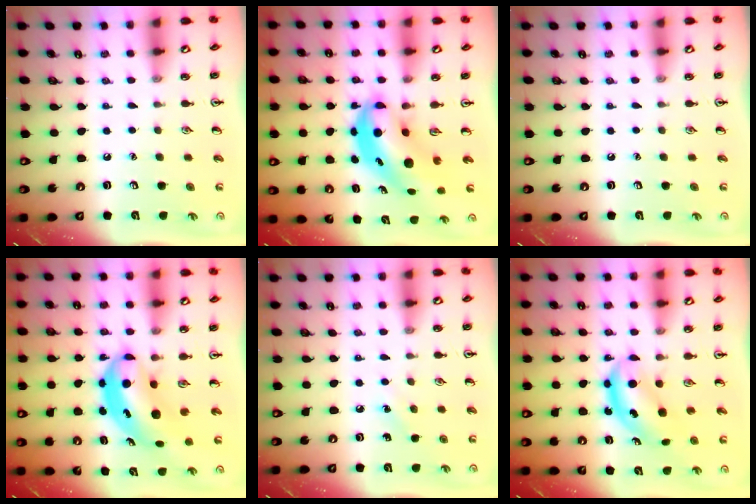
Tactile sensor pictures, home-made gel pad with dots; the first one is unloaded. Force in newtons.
{"total": 7.3, "press": 7.1, "slide": 1.8}
{"total": 0.0}
{"total": 6.7, "press": 6.4, "slide": 2.0}
{"total": 5.2, "press": 4.9, "slide": 1.7}
{"total": 5.0, "press": 5.0, "slide": 0.6}